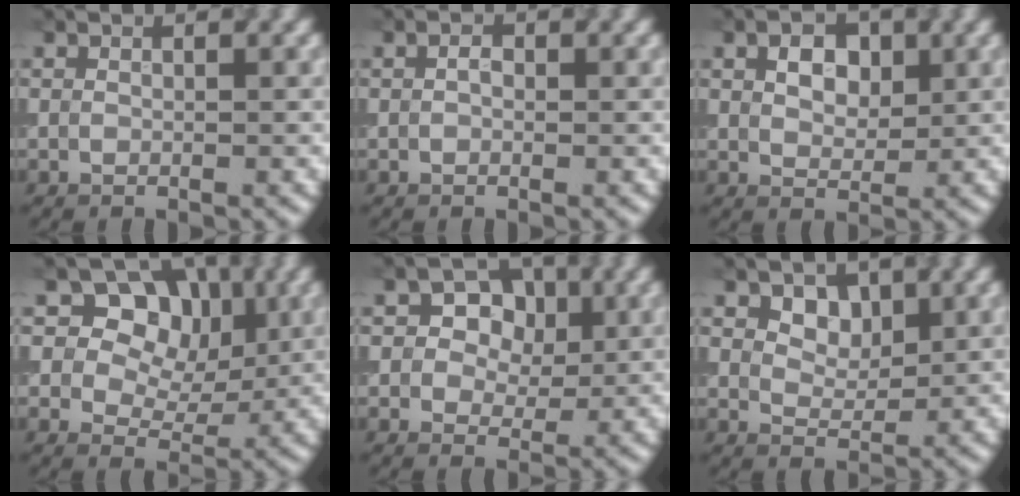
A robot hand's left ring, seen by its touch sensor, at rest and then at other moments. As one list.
[{"total": 1.1, "force": [0.2, 0.7, 0.8], "torque": [-0.011, -0.001, -0.002]}, {"total": 2.9, "force": [1.0, 2.0, 1.9], "torque": [-0.036, 0.003, 0.015]}, {"total": 7.1, "force": [2.7, 5.4, 3.7], "torque": [-0.051, 0.002, 0.029]}, {"total": 4.9, "force": [1.6, 3.7, 2.7], "torque": [-0.034, 0.006, 0.001]}, {"total": 2.5, "force": [1.2, 1.7, 1.4], "torque": [-0.024, -0.007, 0.018]}]